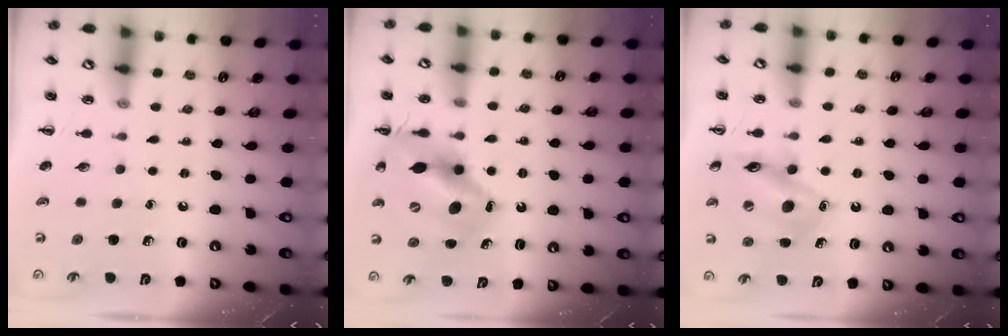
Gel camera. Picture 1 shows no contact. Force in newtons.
{"total": 14.6, "press": 14.1, "slide": 4.1}
{"total": 15.5, "press": 15.4, "slide": 1.9}